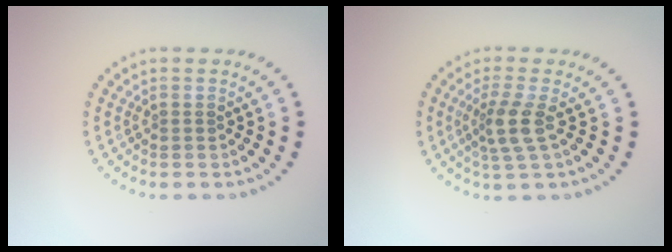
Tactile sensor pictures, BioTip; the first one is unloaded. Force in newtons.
{"total": 2.9, "press": 2.2, "slide": 1.8}